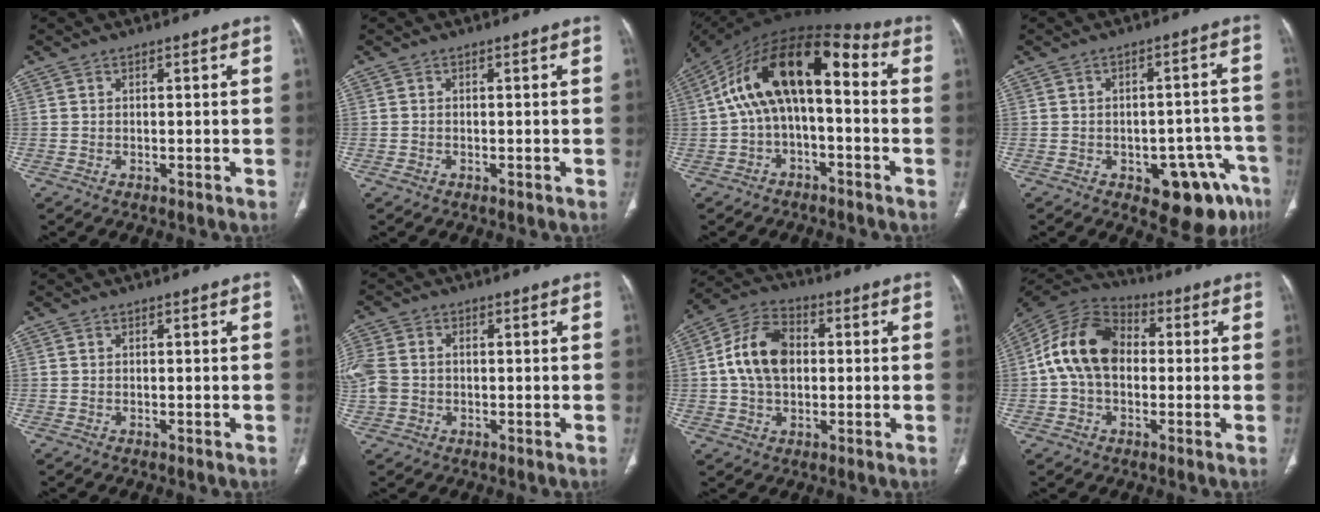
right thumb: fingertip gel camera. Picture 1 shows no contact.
{"total": 0.8, "force": [-0.4, 0.6, 0.3], "torque": [-0.011, 0.002, -0.005]}
{"total": 16.9, "force": [0.6, 8.4, 14.7], "torque": [-0.246, 0.061, 0.000]}
{"total": 11.9, "force": [-6.2, 5.8, 8.3], "torque": [-0.065, 0.041, -0.071]}
{"total": 0.0}
{"total": 6.9, "force": [-0.4, 5.5, 4.2], "torque": [-0.113, 0.013, -0.008]}
{"total": 11.9, "force": [0.8, 8.1, 8.6], "torque": [-0.151, 0.020, 0.009]}
{"total": 14.4, "force": [0.5, 10.2, 10.2], "torque": [-0.182, 0.033, -0.003]}